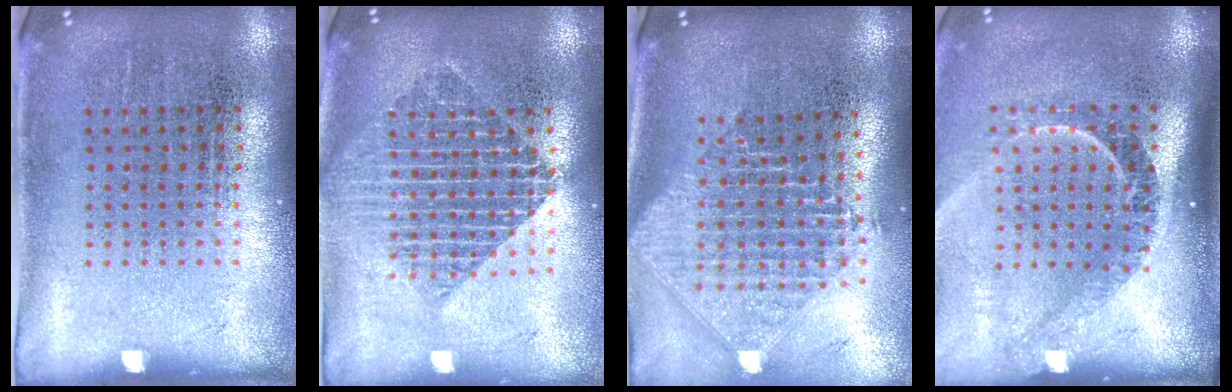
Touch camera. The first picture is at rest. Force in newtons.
{"total": 1.8, "press": 1.6, "slide": 1.0}
{"total": 2.4, "press": 1.9, "slide": 1.5}
{"total": 2.2, "press": 1.6, "slide": 1.6}